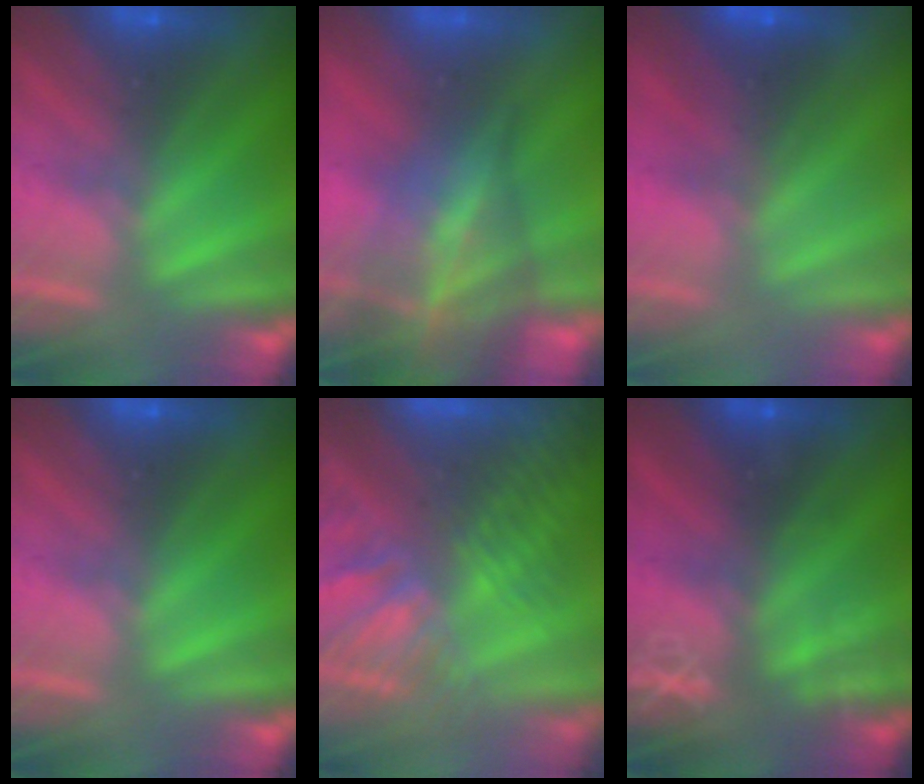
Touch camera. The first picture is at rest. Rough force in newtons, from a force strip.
{"total": 7.6}
{"total": 1.9}
{"total": 0.0}
{"total": 7.4}
{"total": 3.0}